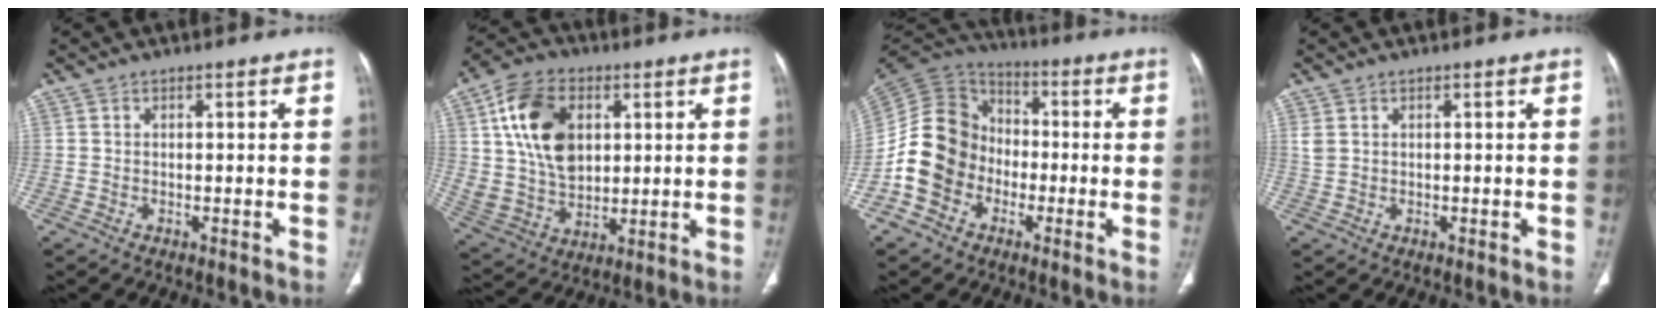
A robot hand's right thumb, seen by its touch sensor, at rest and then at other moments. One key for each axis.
{"total": 17.0, "fx": 4.8, "fy": 11.5, "fz": 11.5, "tx": -0.189, "ty": -0.006, "tz": 0.096}
{"total": 14.0, "fx": -4.3, "fy": 11.8, "fz": 6.3, "tx": -0.098, "ty": 0.050, "tz": -0.088}
{"total": 1.4, "fx": 0.8, "fy": 1.0, "fz": 0.7, "tx": -0.016, "ty": 0.003, "tz": 0.021}